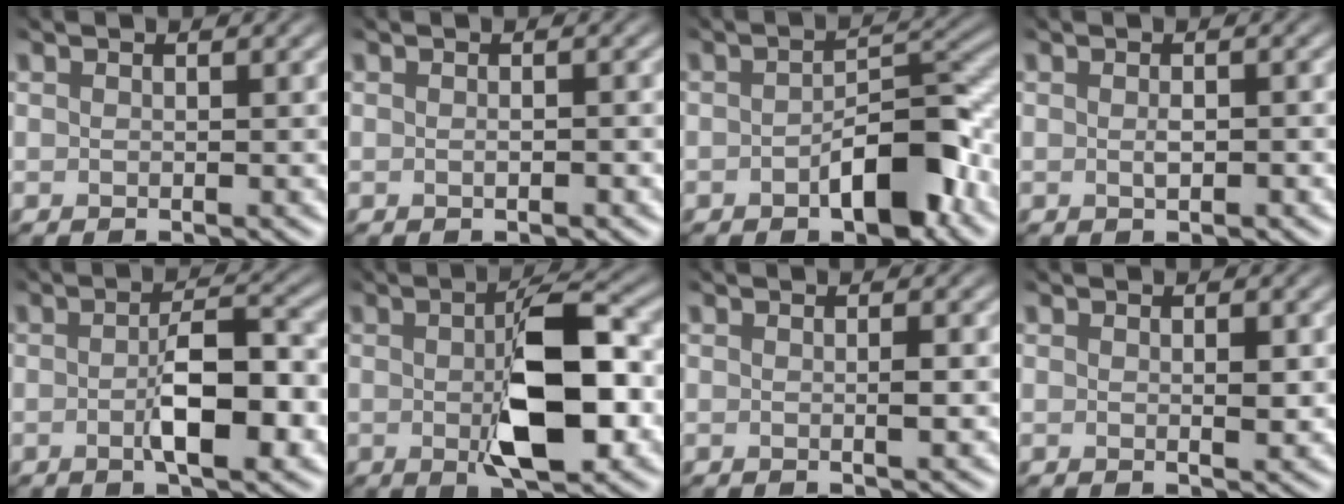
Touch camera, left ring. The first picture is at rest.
{"total": 1.0, "force": [-0.2, 0.5, 0.9], "torque": [-0.005, -0.003, -0.006]}
{"total": 6.0, "force": [-2.7, 2.9, 4.5], "torque": [-0.063, 0.004, -0.043]}
{"total": 1.0, "force": [-0.5, 0.3, 0.8], "torque": [-0.015, 0.001, 0.000]}
{"total": 5.8, "force": [-1.7, 2.0, 5.2], "torque": [-0.086, -0.002, -0.024]}
{"total": 8.7, "force": [-1.0, 3.1, 8.0], "torque": [-0.121, 0.002, -0.015]}
{"total": 1.0, "force": [-0.4, 0.2, 0.9], "torque": [-0.014, 0.000, -0.004]}
{"total": 1.2, "force": [0.1, 0.4, 1.2], "torque": [-0.019, -0.004, 0.009]}